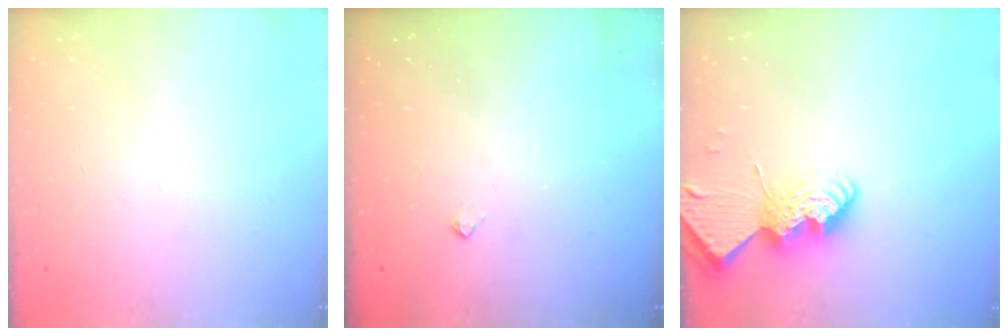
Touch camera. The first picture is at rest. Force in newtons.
{"total": 2.5, "press": 2.4, "slide": 0.4}
{"total": 11.6, "press": 11.6, "slide": 0.9}